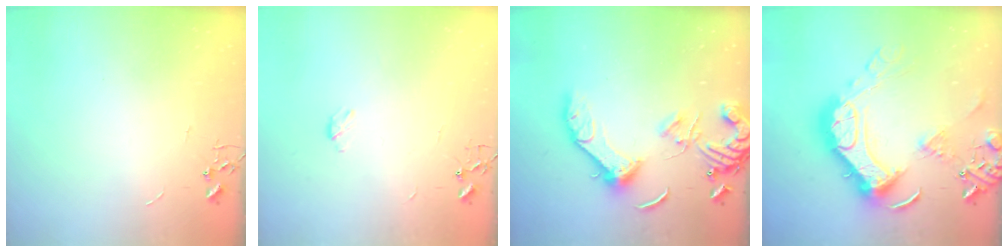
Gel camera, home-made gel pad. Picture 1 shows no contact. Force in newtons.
{"total": 2.9, "press": 2.9, "slide": 0.4}
{"total": 15.2, "press": 15.1, "slide": 1.9}
{"total": 25.9, "press": 25.7, "slide": 3.3}